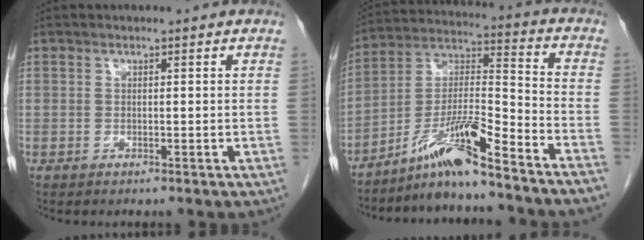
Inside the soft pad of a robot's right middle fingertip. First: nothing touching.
{"total": 11.6, "force": [-9.0, -0.6, 7.4], "torque": [-0.140, 0.005, -0.161]}